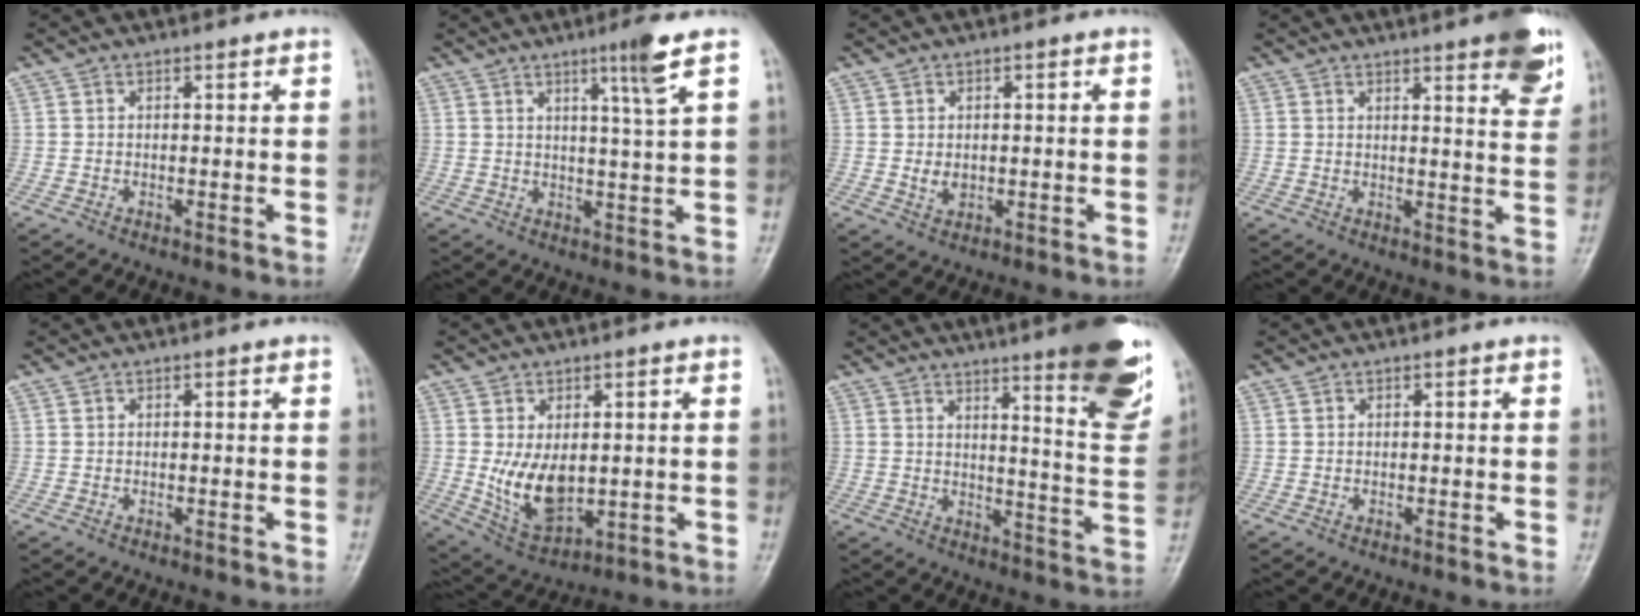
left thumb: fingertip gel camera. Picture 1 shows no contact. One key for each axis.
{"total": 5.6, "fx": 3.1, "fy": -1.0, "fz": 4.6, "tx": -0.079, "ty": -0.022, "tz": 0.055}
{"total": 2.5, "fx": -0.2, "fy": 1.9, "fz": 1.5, "tx": -0.022, "ty": 0.000, "tz": 0.001}
{"total": 9.3, "fx": 5.5, "fy": 1.8, "fz": 7.2, "tx": -0.073, "ty": -0.026, "tz": 0.065}
{"total": 0.0}
{"total": 9.8, "fx": -0.1, "fy": 6.0, "fz": 7.7, "tx": -0.121, "ty": -0.013, "tz": 0.018}
{"total": 16.8, "fx": 10.3, "fy": 2.5, "fz": 13.1, "tx": -0.144, "ty": -0.069, "tz": 0.136}
{"total": 0.0}